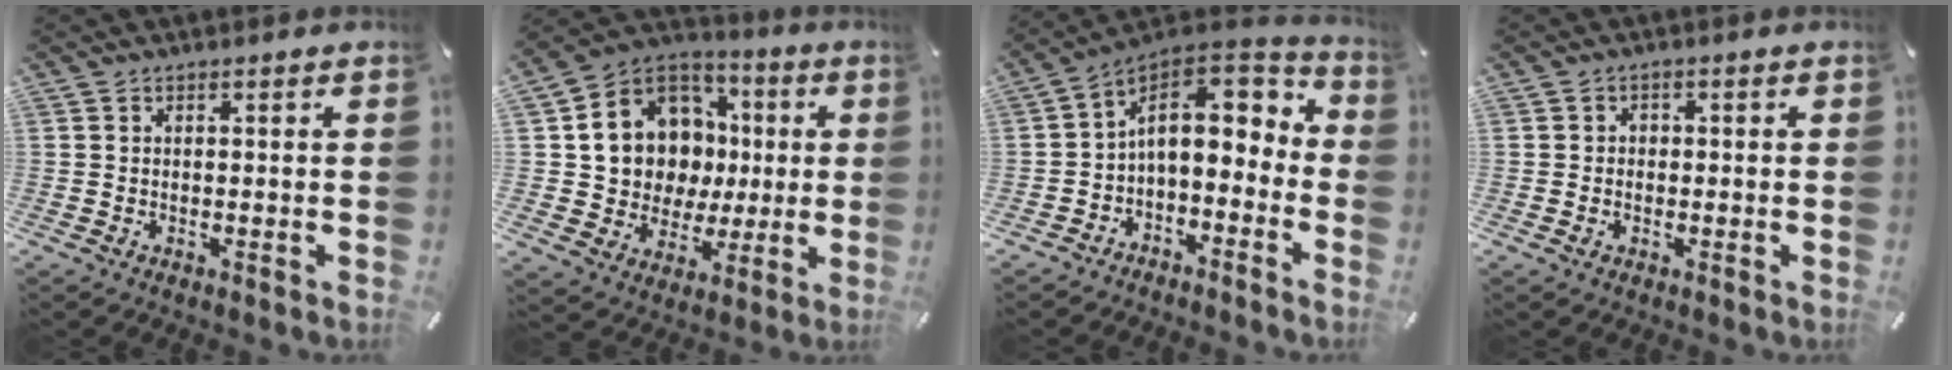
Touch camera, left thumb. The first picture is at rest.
{"total": 14.2, "force": [2.0, 13.2, 5.0], "torque": [-0.103, -0.020, 0.056]}
{"total": 11.7, "force": [2.1, 7.9, 8.4], "torque": [-0.117, -0.014, 0.040]}
{"total": 1.7, "force": [-0.6, 1.4, 0.8], "torque": [-0.016, 0.005, -0.014]}